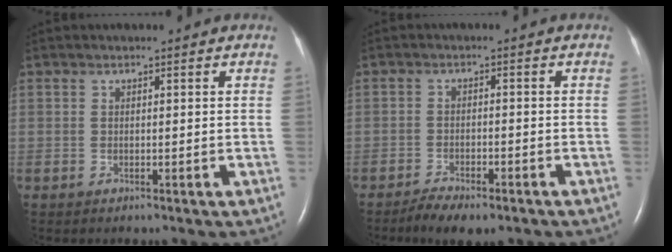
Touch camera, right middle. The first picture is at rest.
{"total": 5.4, "force": [-4.2, 1.5, 3.0], "torque": [-0.051, -0.008, -0.064]}